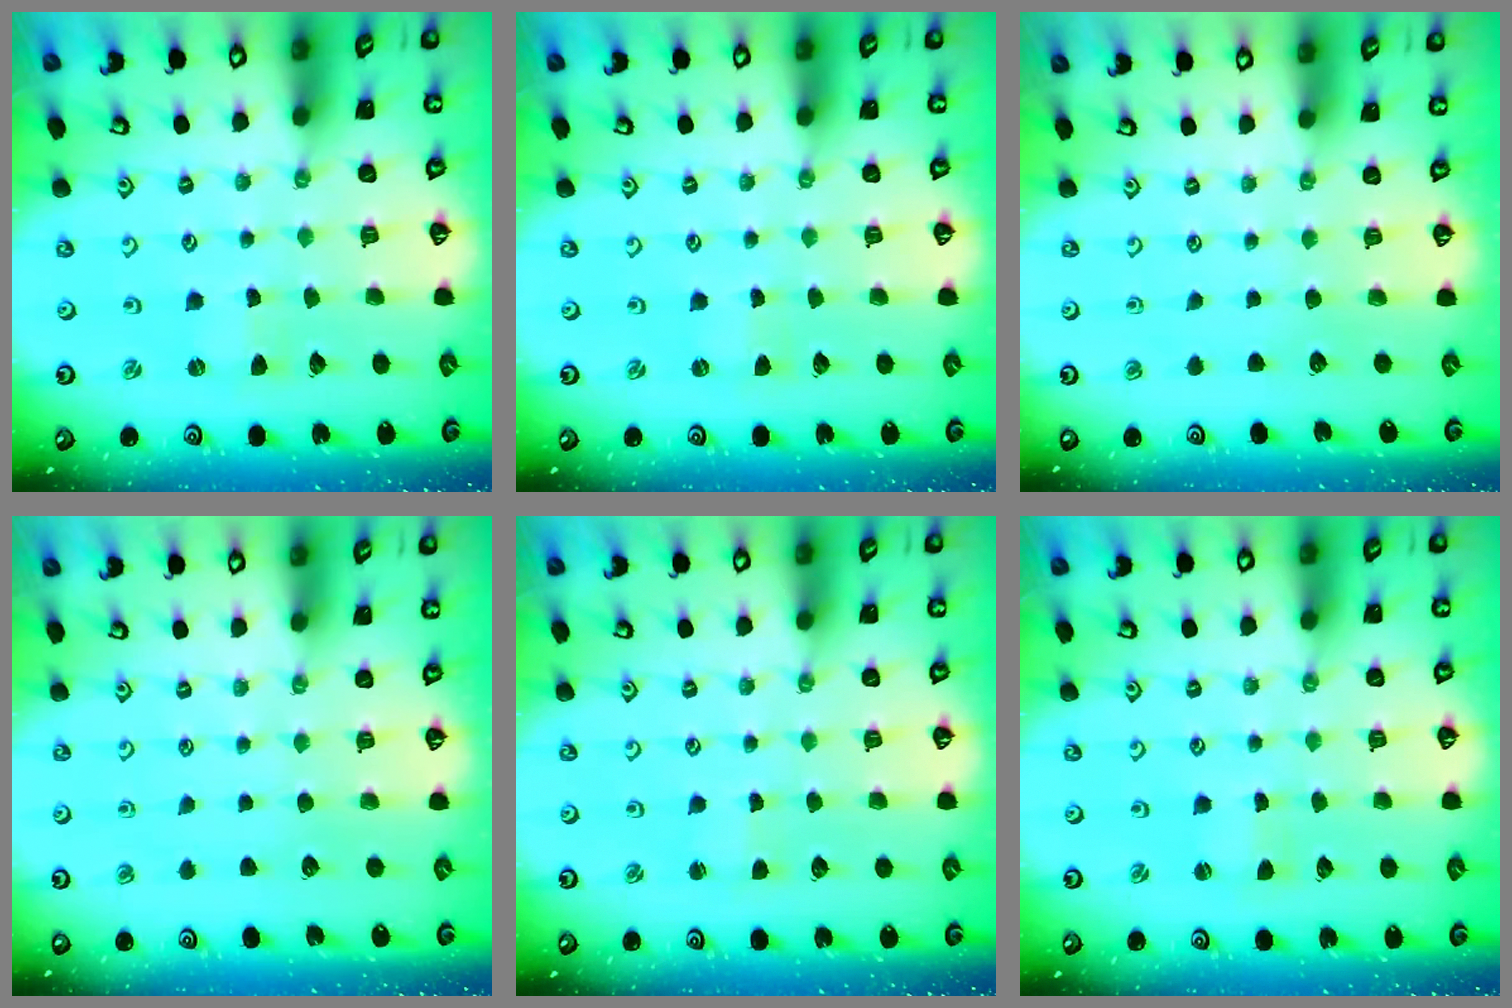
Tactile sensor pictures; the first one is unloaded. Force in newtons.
{"total": 0.0}
{"total": 0.0}
{"total": 0.0}
{"total": 1.5, "press": 1.5, "slide": 0.2}
{"total": 0.9, "press": 0.9, "slide": 0.0}